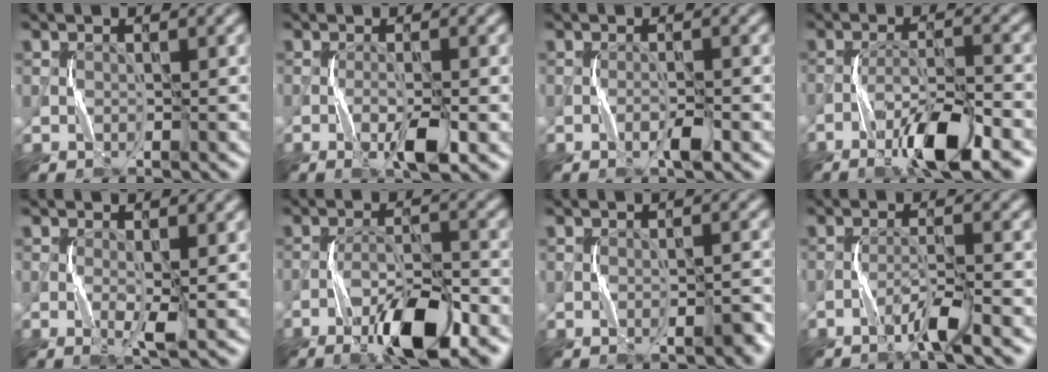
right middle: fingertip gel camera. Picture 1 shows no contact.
{"total": 3.3, "force": [-1.4, 0.4, 2.9], "torque": [-0.055, 0.000, -0.026]}
{"total": 1.6, "force": [-0.9, 0.1, 1.3], "torque": [-0.022, 0.004, -0.018]}
{"total": 6.7, "force": [-4.3, 1.3, 5.0], "torque": [-0.091, 0.003, -0.073]}
{"total": 1.8, "force": [-0.1, 0.2, 1.8], "torque": [-0.038, -0.003, -0.002]}
{"total": 7.7, "force": [-4.8, 1.9, 5.7], "torque": [-0.099, 0.003, -0.079]}
{"total": 1.7, "force": [-0.8, 0.6, 1.4], "torque": [-0.019, 0.002, -0.011]}
{"total": 2.5, "force": [-1.8, -0.2, 1.7], "torque": [-0.033, 0.009, -0.040]}